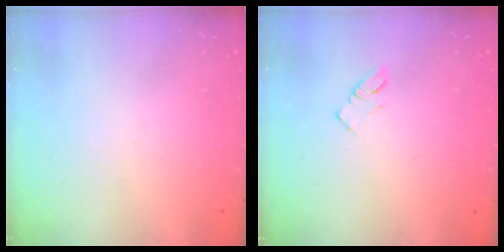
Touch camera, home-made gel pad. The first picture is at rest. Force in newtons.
{"total": 4.2, "press": 4.1, "slide": 0.3}